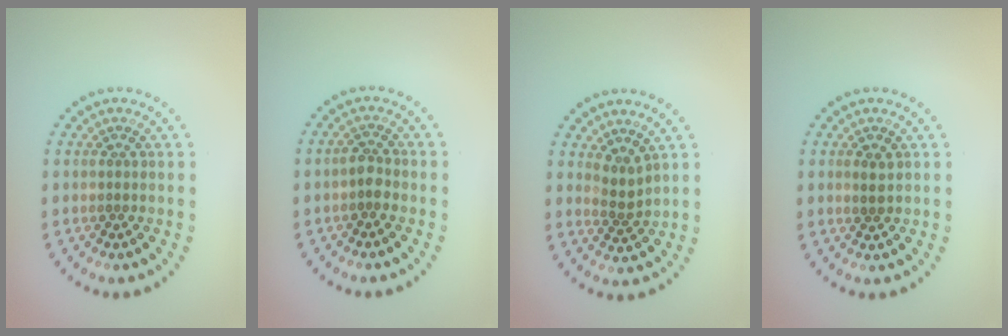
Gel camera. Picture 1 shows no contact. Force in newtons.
{"total": 1.5, "press": 1.4, "slide": 0.6}
{"total": 1.8, "press": 1.1, "slide": 1.4}
{"total": 1.2, "press": 1.2, "slide": 0.4}